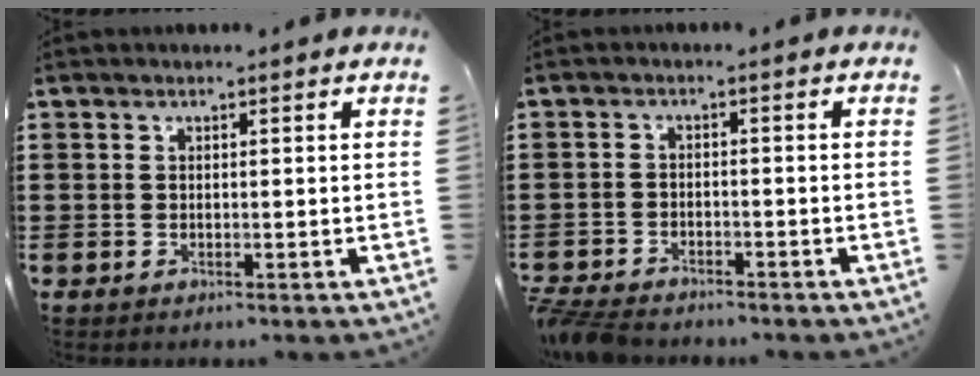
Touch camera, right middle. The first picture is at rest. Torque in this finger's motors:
{"motor_torque": [2.14, 0.00, 0.15, 0.12]}